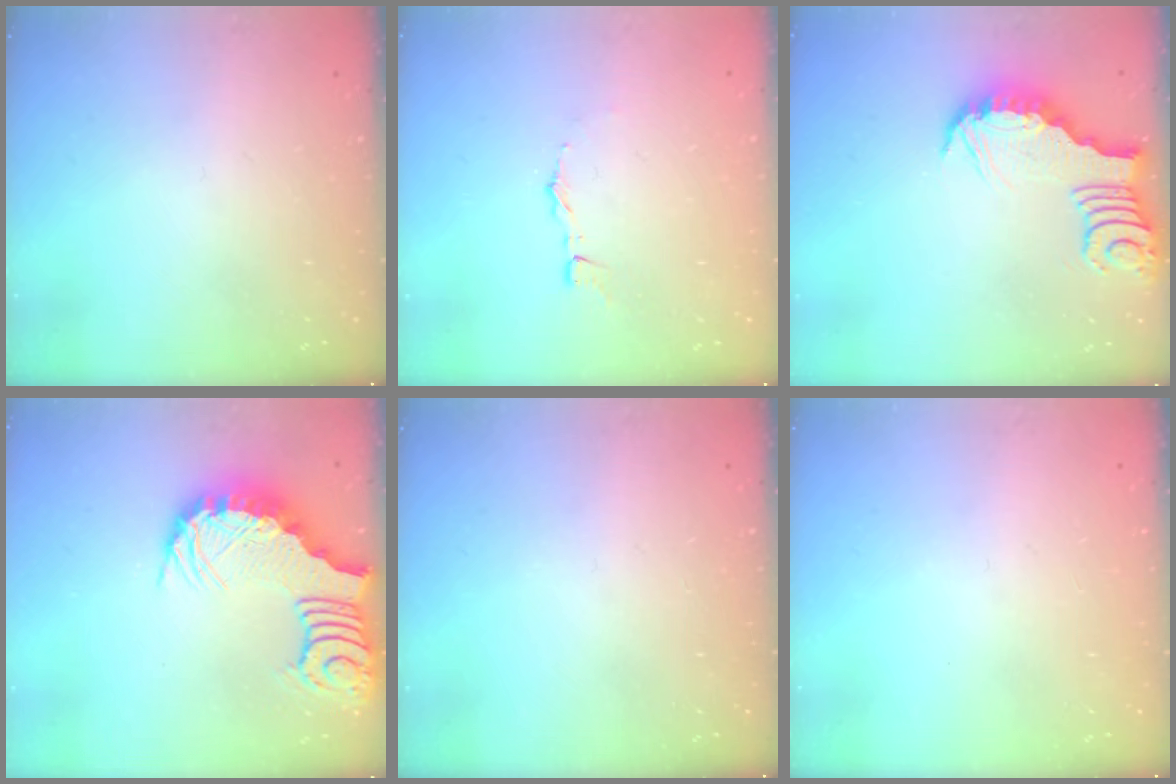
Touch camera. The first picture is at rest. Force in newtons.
{"total": 2.6, "press": 2.6, "slide": 0.2}
{"total": 3.7, "press": 3.7, "slide": 0.1}
{"total": 3.7, "press": 3.6, "slide": 0.8}
{"total": 0.0}
{"total": 0.0}